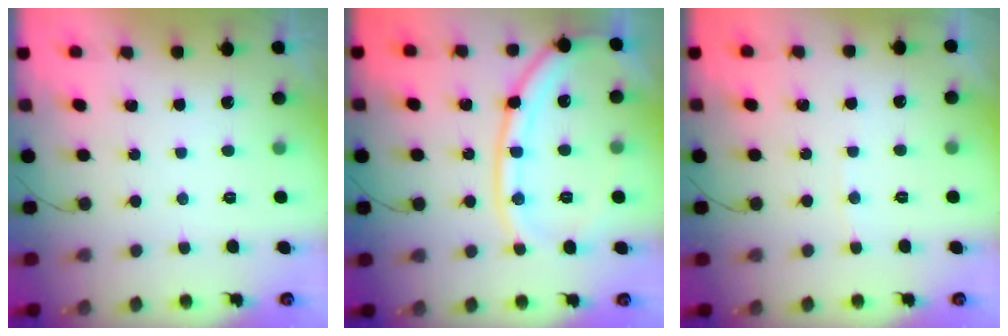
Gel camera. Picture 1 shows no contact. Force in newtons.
{"total": 16.1, "press": 16.0, "slide": 1.9}
{"total": 2.5, "press": 2.5, "slide": 0.3}